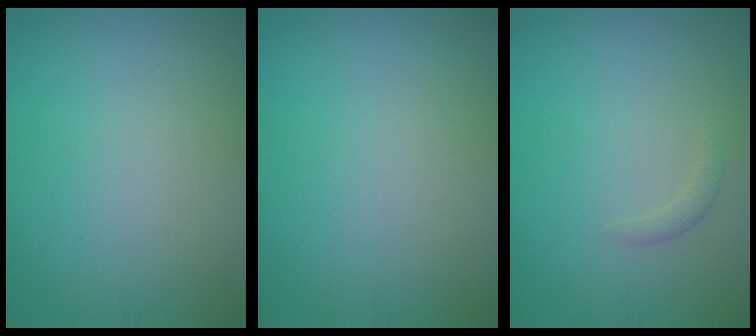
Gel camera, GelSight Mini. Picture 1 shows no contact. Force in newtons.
{"total": 0.0}
{"total": 0.8, "press": 0.8, "slide": 0.1}